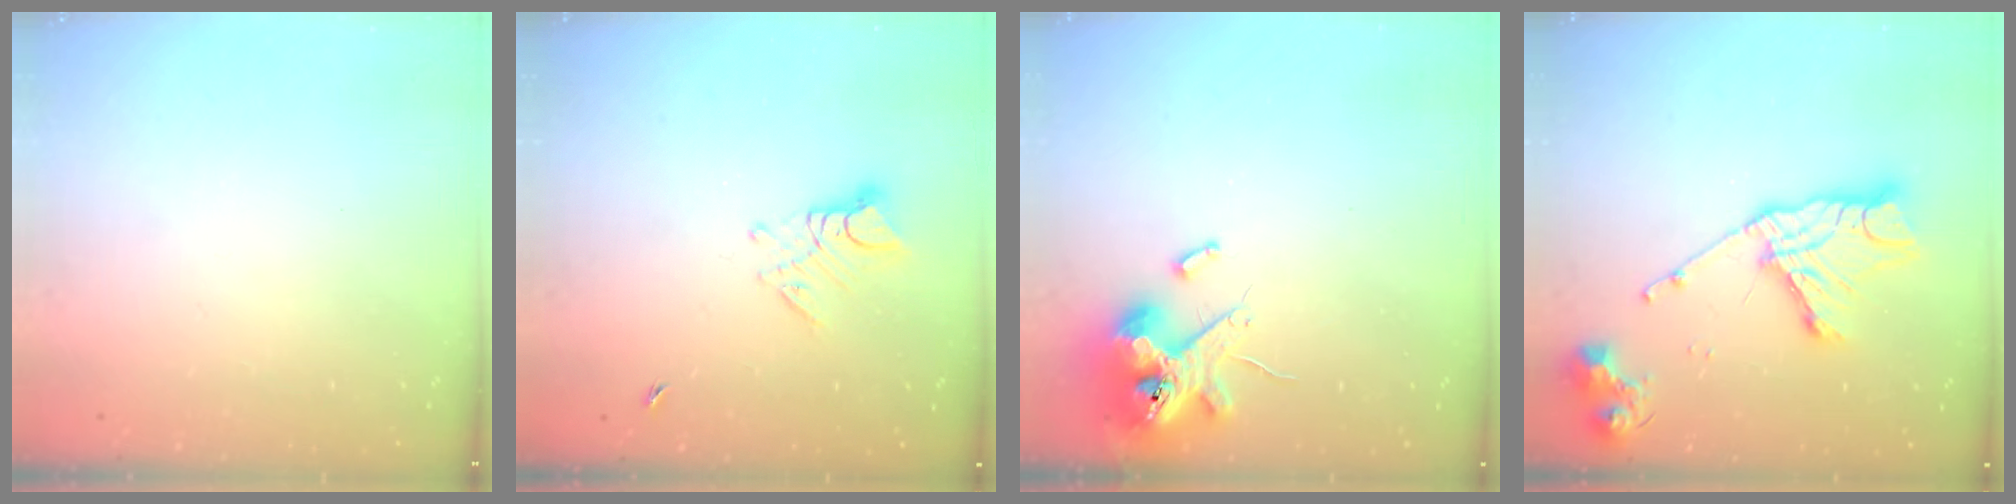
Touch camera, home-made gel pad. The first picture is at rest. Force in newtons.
{"total": 6.7, "press": 6.7, "slide": 0.6}
{"total": 13.3, "press": 13.1, "slide": 2.1}
{"total": 16.9, "press": 16.8, "slide": 1.4}